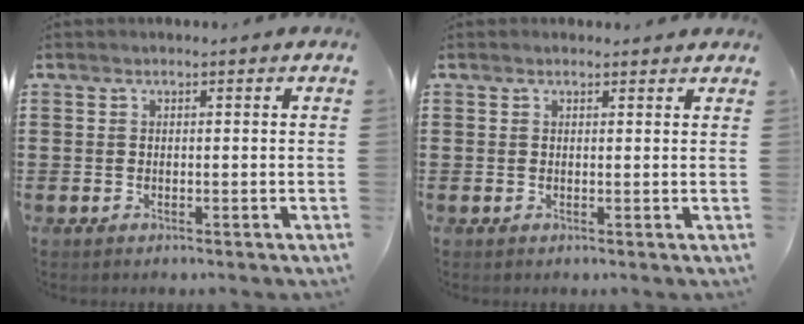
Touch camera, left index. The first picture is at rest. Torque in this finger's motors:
{"motor_torque": [2.14, 0.00, -0.09, -0.17]}